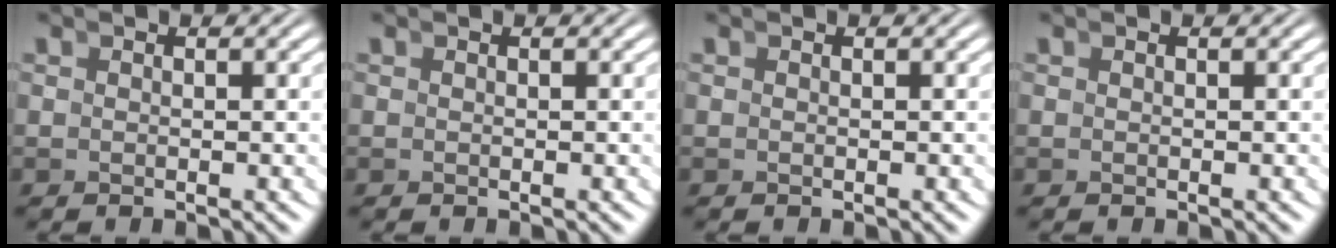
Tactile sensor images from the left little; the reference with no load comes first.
{"total": 0.0}
{"total": 0.0}
{"total": 0.0}